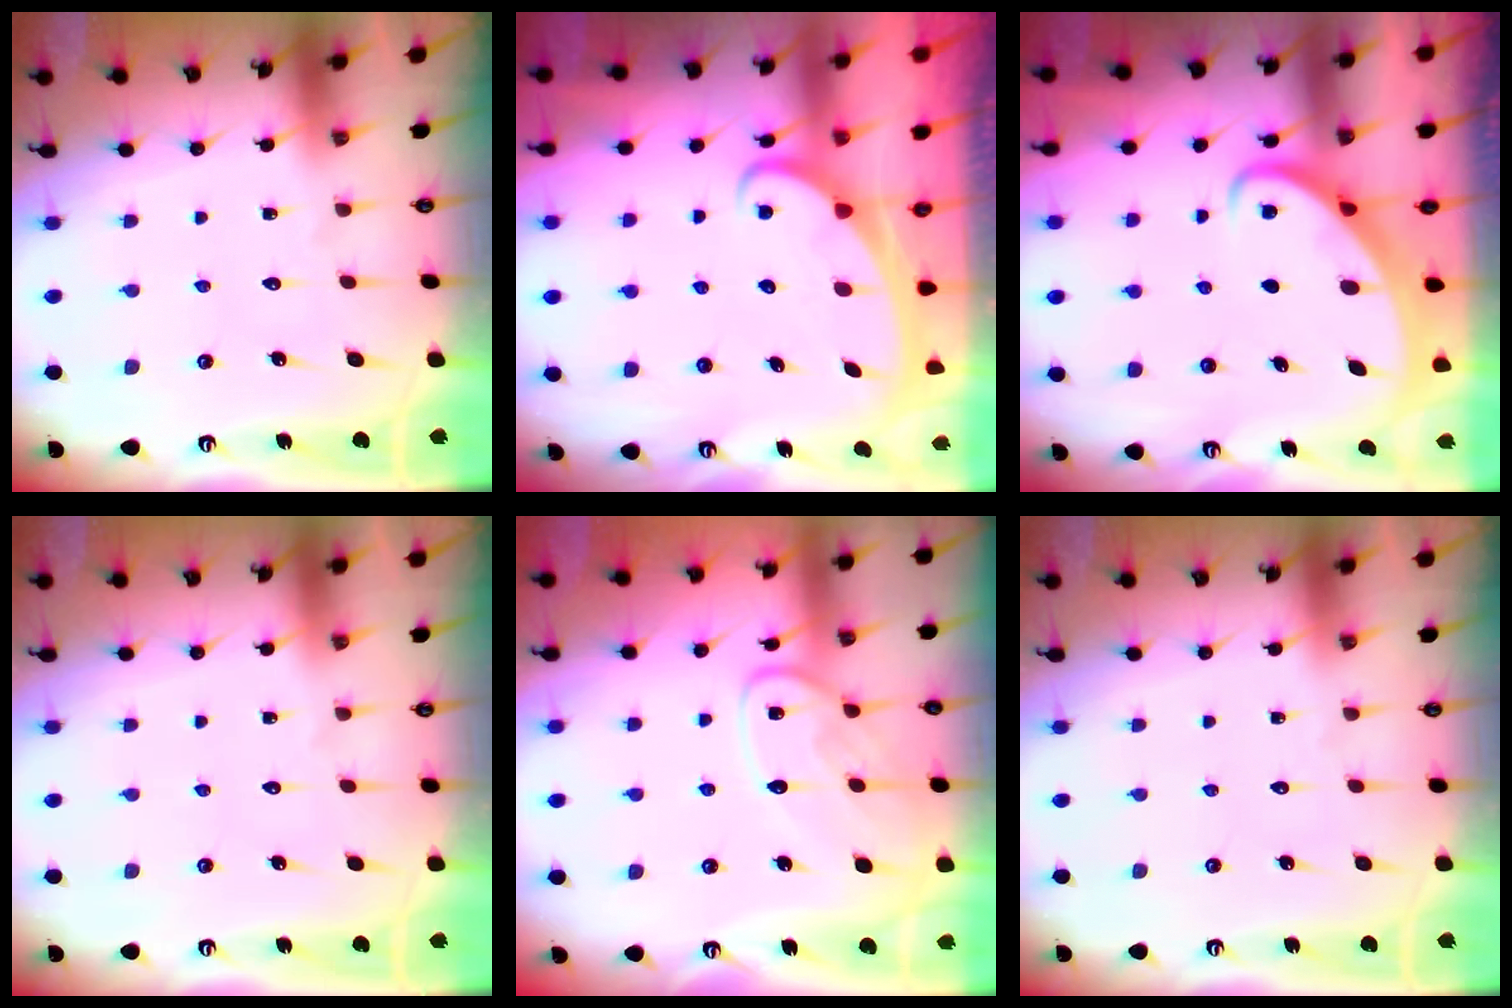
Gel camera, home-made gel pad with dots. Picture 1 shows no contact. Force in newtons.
{"total": 2.7, "press": 2.7, "slide": 0.3}
{"total": 2.7, "press": 2.7, "slide": 0.3}
{"total": 0.0}
{"total": 12.2, "press": 12.2, "slide": 1.0}
{"total": 0.0}